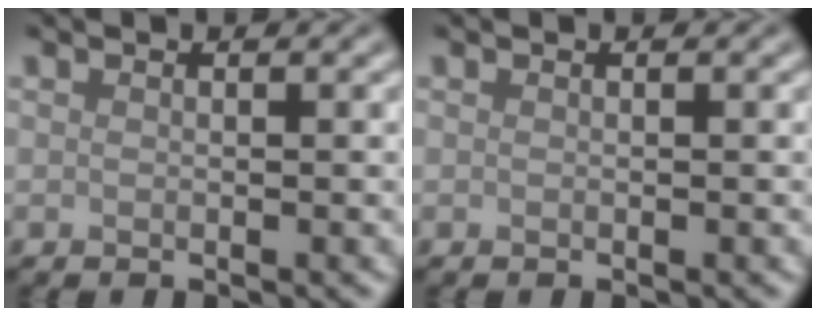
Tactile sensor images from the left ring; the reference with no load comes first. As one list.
[{"total": 0.0}]